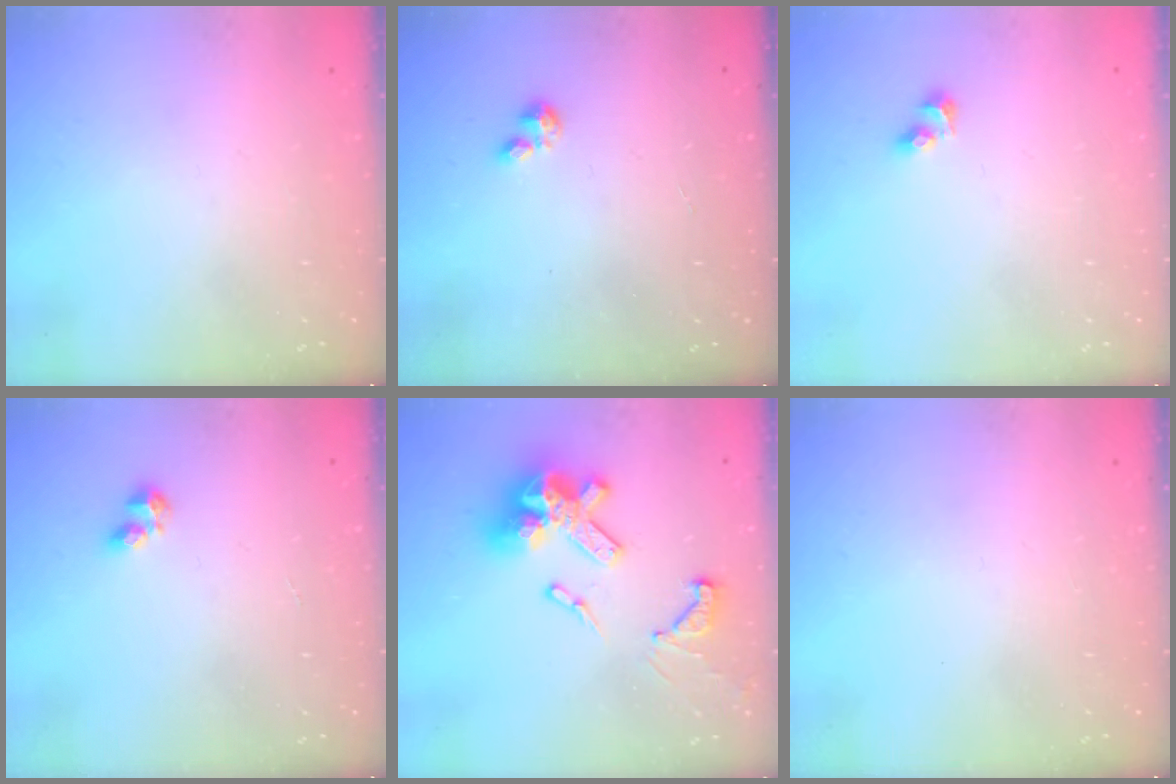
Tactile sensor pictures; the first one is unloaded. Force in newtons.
{"total": 0.7, "press": 0.6, "slide": 0.2}
{"total": 3.5, "press": 3.0, "slide": 1.8}
{"total": 2.1, "press": 2.0, "slide": 0.8}
{"total": 18.8, "press": 18.8, "slide": 1.6}
{"total": 0.0}